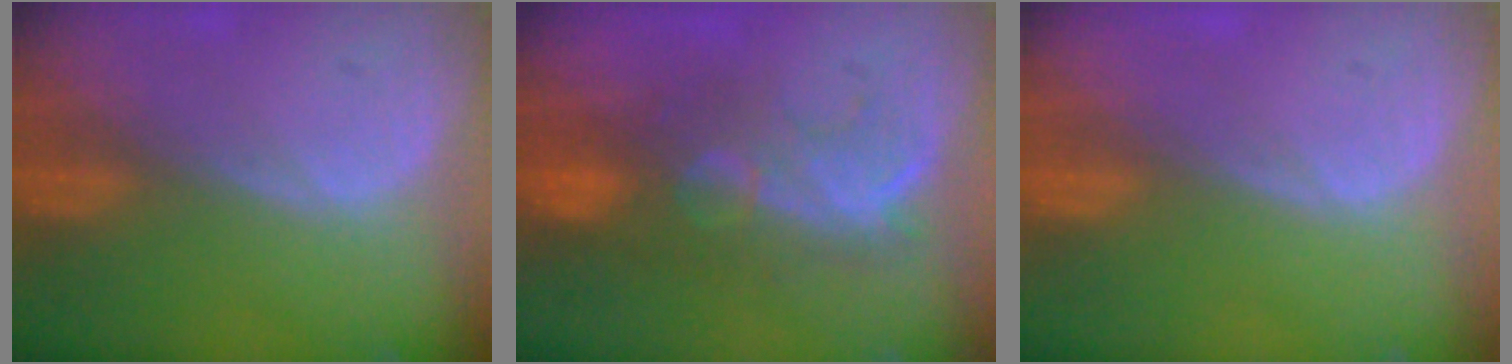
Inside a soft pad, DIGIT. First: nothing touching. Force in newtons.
{"total": 8.6, "press": 8.3, "slide": 2.3}
{"total": 0.0}